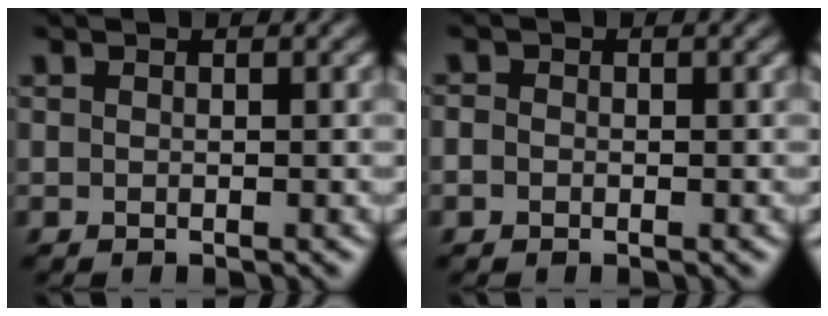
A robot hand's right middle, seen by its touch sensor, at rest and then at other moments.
{"total": 0.8, "force": [-0.2, 0.7, 0.3], "torque": [-0.004, -0.003, -0.006]}